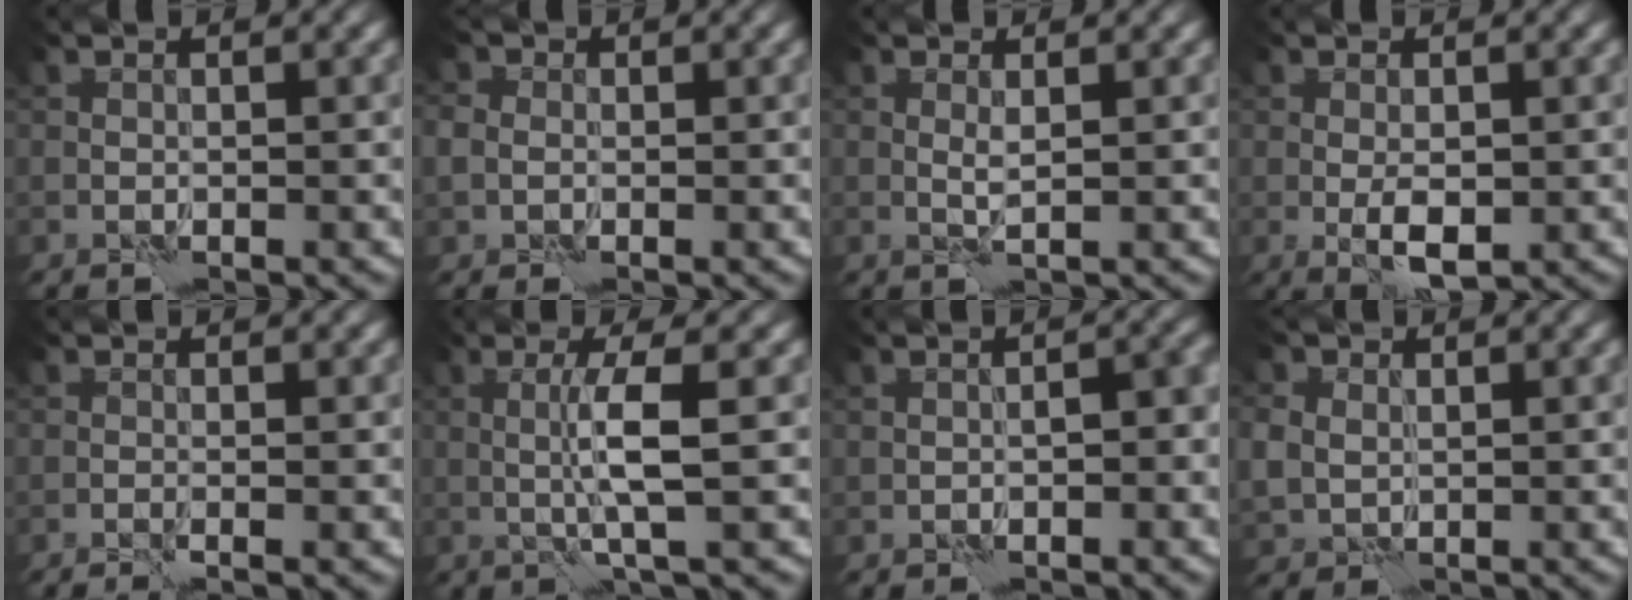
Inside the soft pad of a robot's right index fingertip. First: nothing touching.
{"total": 1.8, "force": [0.0, 1.6, 0.9], "torque": [-0.010, 0.002, -0.007]}
{"total": 1.0, "force": [0.6, -0.1, 0.8], "torque": [-0.019, -0.002, 0.012]}
{"total": 3.0, "force": [-0.4, 1.3, 2.7], "torque": [-0.046, -0.005, -0.001]}
{"total": 1.1, "force": [-0.5, -0.2, 0.9], "torque": [-0.025, 0.001, -0.011]}
{"total": 3.5, "force": [0.6, 0.0, 3.4], "torque": [-0.067, 0.000, 0.011]}
{"total": 2.1, "force": [-0.8, 0.8, 1.8], "torque": [-0.024, 0.008, -0.010]}
{"total": 2.9, "force": [0.7, 2.5, 1.4], "torque": [-0.034, 0.007, 0.014]}